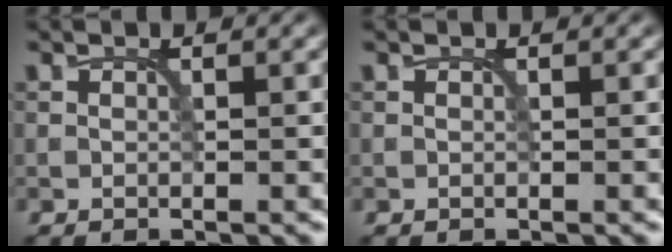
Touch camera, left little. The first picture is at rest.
{"total": 0.0}